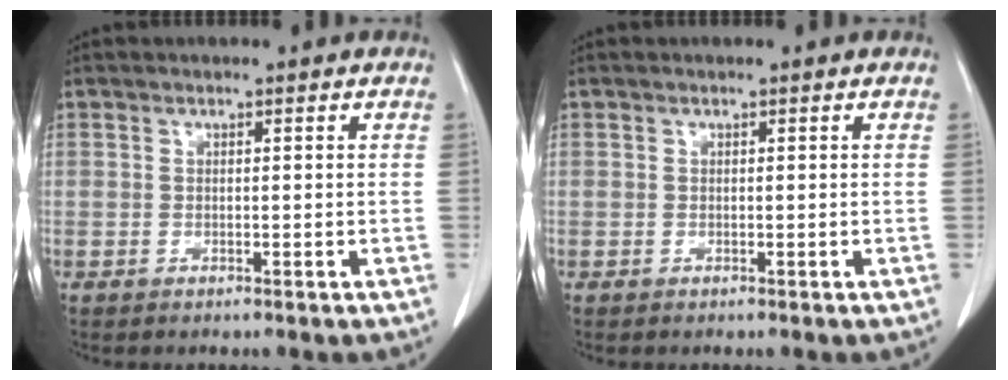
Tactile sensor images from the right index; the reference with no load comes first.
{"total": 0.0}